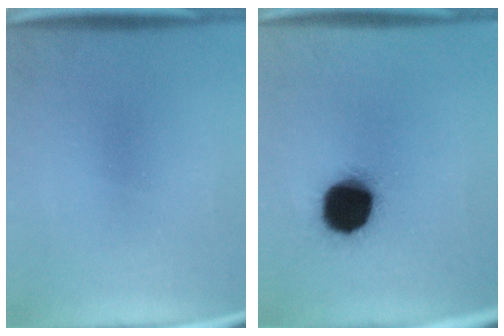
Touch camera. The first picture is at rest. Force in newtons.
{"total": 17.8}